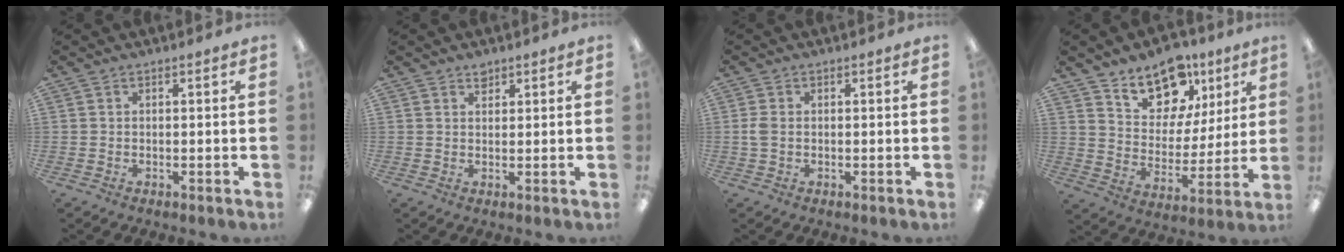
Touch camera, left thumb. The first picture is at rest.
{"total": 1.8, "force": [1.5, 1.0, 0.4], "torque": [-0.001, -0.005, 0.027]}
{"total": 2.4, "force": [0.0, 1.5, 1.9], "torque": [-0.044, 0.002, -0.003]}
{"total": 14.5, "force": [10.5, 8.8, 4.8], "torque": [-0.072, -0.073, 0.195]}